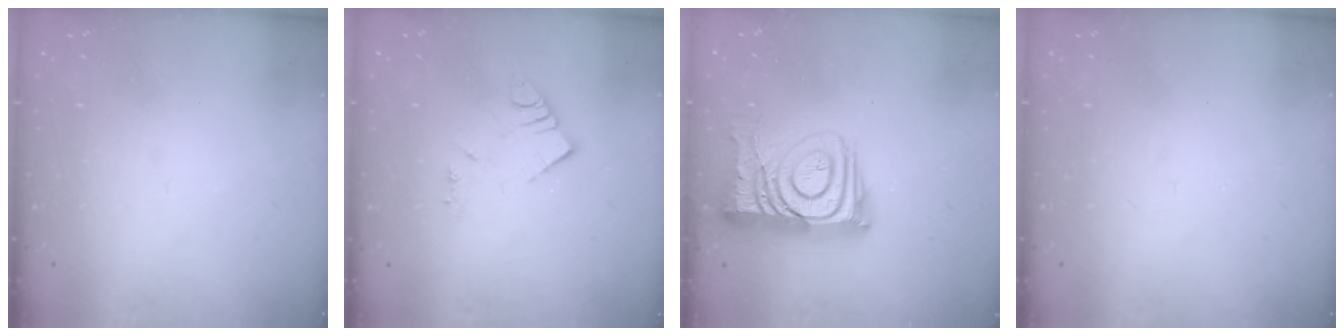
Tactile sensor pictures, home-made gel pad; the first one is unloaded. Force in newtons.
{"total": 5.0, "press": 5.0, "slide": 0.2}
{"total": 16.4, "press": 16.3, "slide": 1.6}
{"total": 2.1, "press": 2.0, "slide": 0.4}